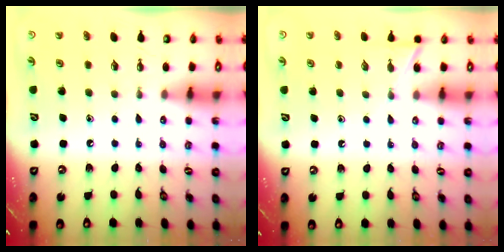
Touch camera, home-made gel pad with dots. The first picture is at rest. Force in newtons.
{"total": 3.5, "press": 3.5, "slide": 0.5}